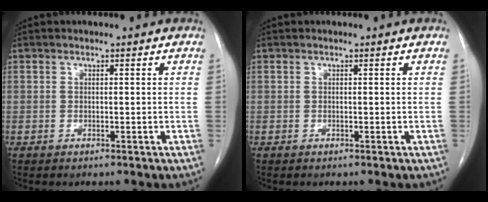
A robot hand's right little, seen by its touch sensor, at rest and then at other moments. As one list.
[{"total": 0.0}]